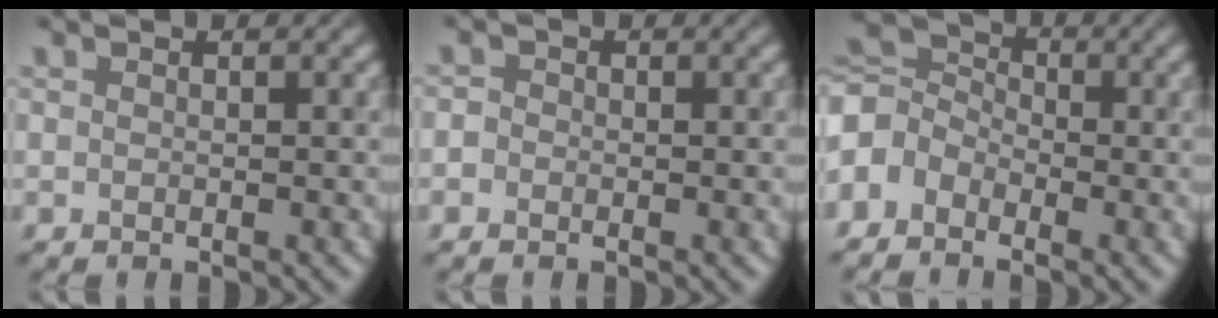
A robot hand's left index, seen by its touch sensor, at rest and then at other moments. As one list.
[{"total": 1.5, "force": [-0.4, 1.4, 0.3], "torque": [0.009, 0.011, -0.024]}, {"total": 4.2, "force": [-1.9, 3.3, 1.7], "torque": [-0.040, 0.012, -0.062]}]